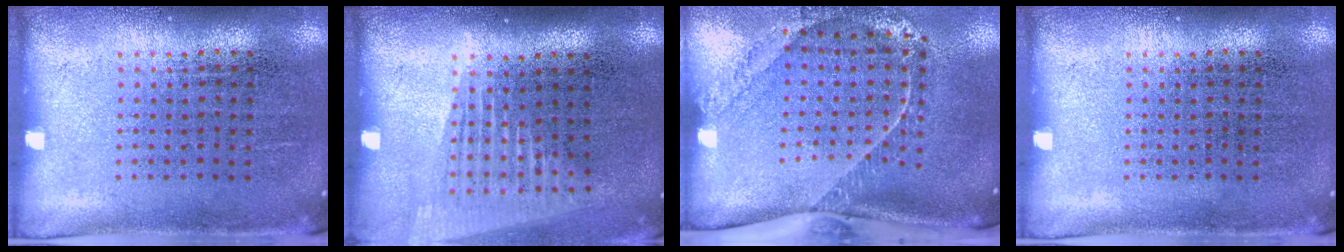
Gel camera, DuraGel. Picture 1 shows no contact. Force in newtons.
{"total": 1.5, "press": 1.3, "slide": 0.8}
{"total": 2.4, "press": 1.7, "slide": 1.8}
{"total": 0.0}